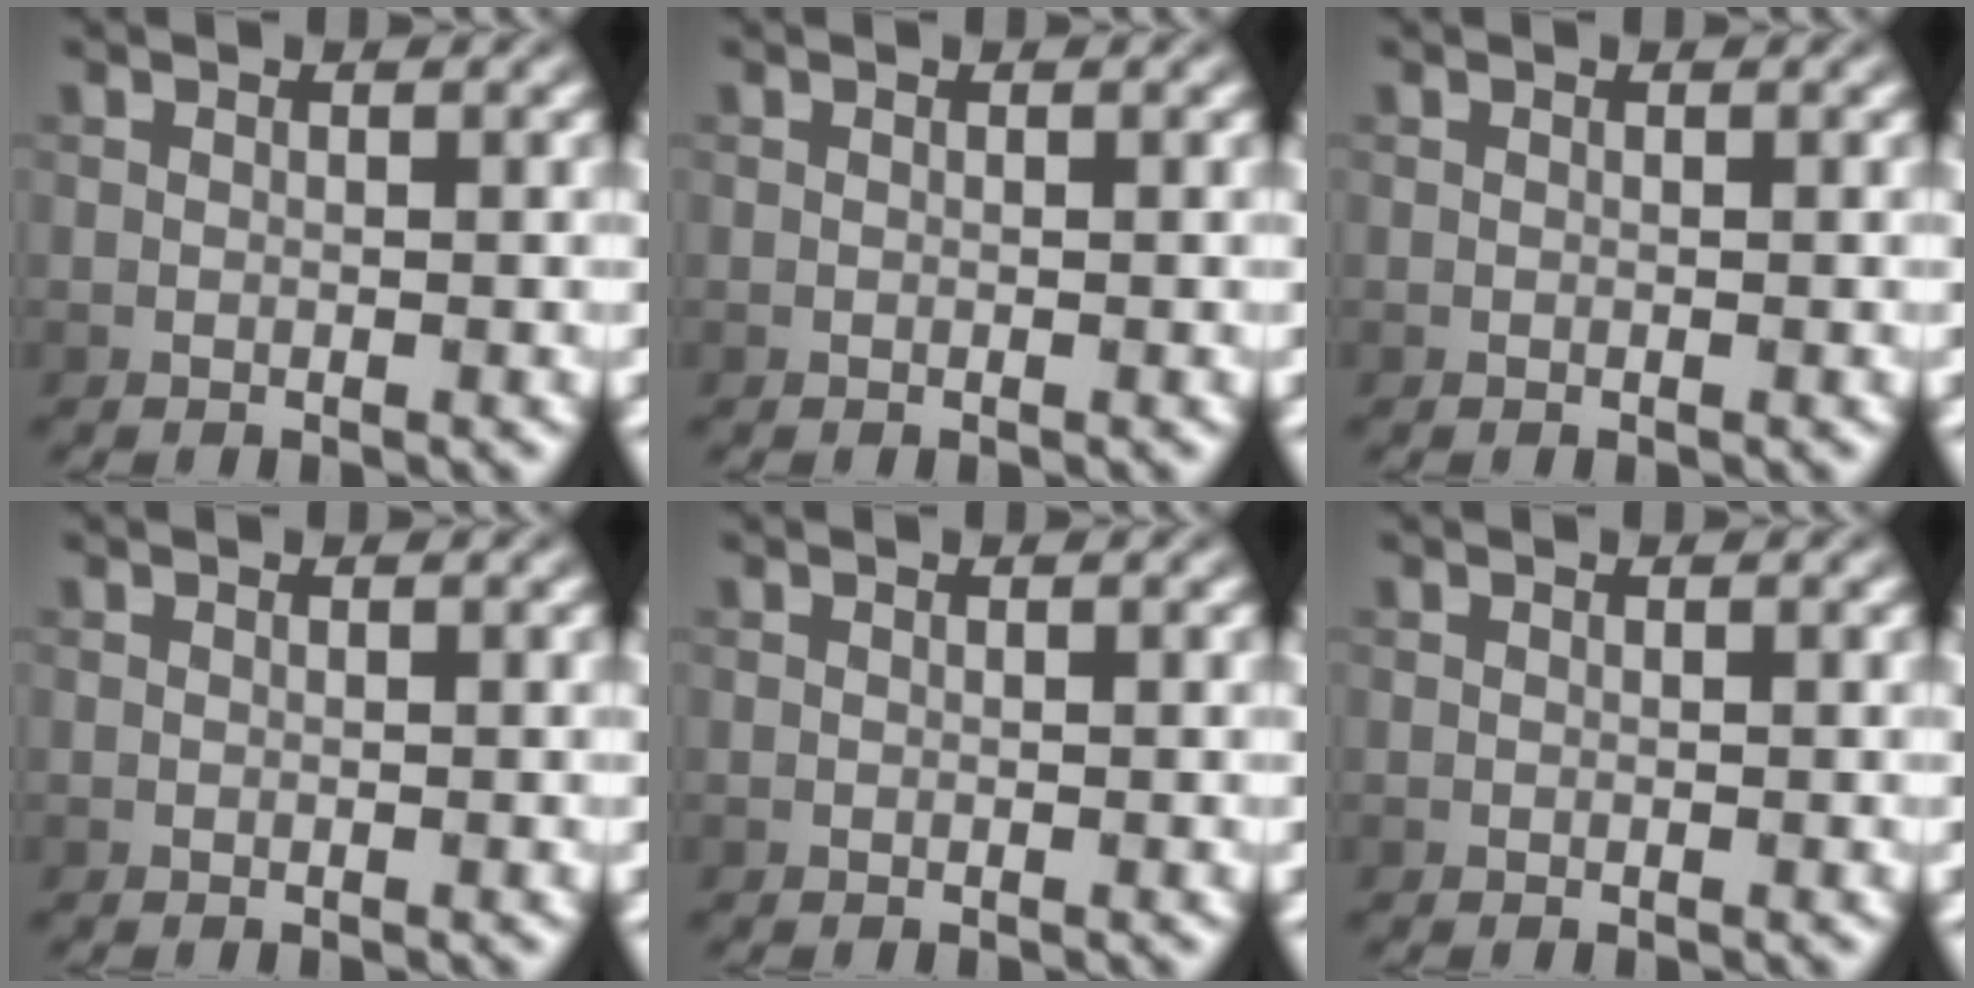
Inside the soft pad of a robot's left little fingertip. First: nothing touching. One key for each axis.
{"total": 0.0}
{"total": 0.0}
{"total": 0.0}
{"total": 0.0}
{"total": 0.0}